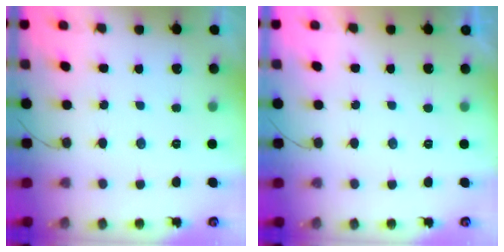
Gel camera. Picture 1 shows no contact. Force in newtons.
{"total": 1.2, "press": 1.1, "slide": 0.3}